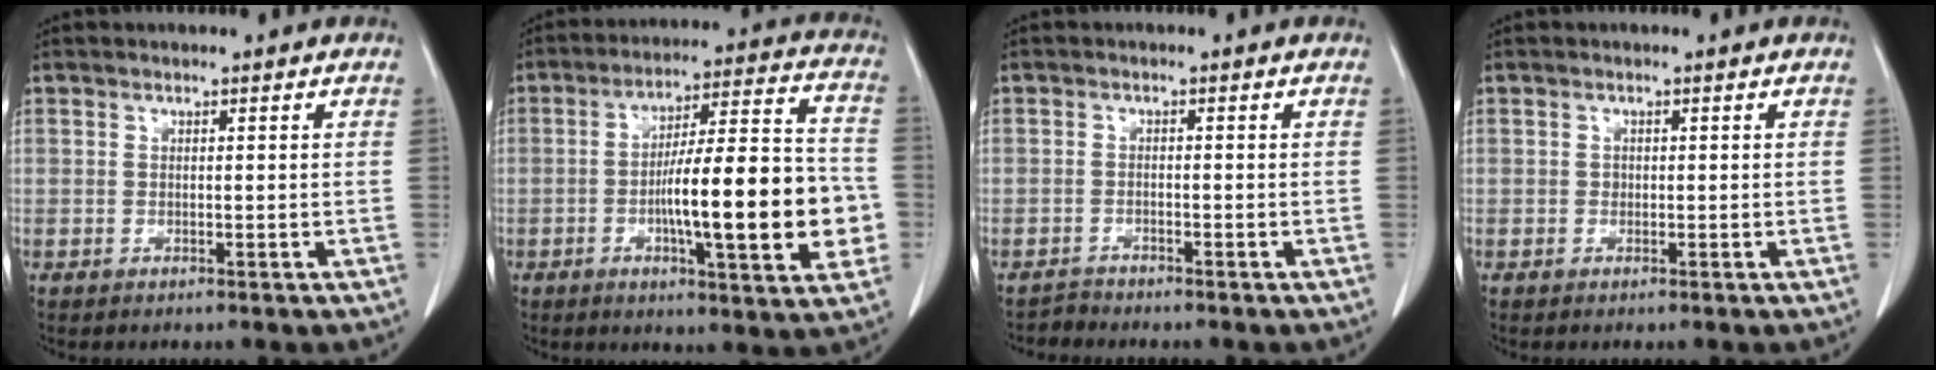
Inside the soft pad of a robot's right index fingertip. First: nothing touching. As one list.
[{"total": 19.1, "force": [-3.7, 3.2, 18.5], "torque": [-0.265, 0.020, -0.051]}, {"total": 1.4, "force": [-1.4, 0.0, -0.5], "torque": [0.013, -0.005, -0.026]}, {"total": 0.5, "force": [0.0, 0.5, 0.2], "torque": [0.001, 0.002, -0.001]}]